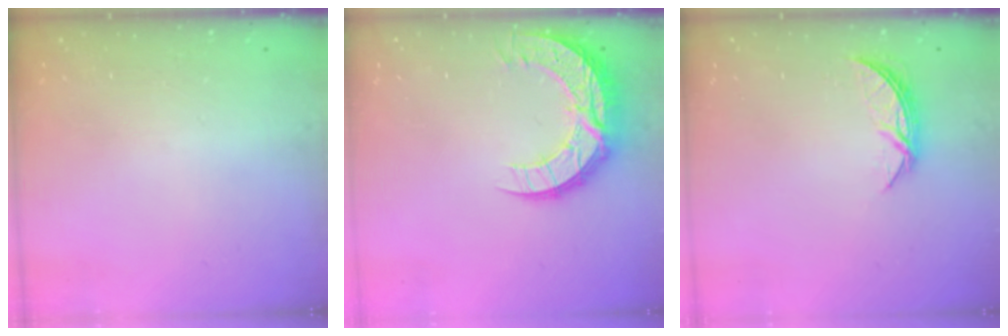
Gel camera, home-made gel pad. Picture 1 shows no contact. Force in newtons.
{"total": 12.9, "press": 12.9, "slide": 1.1}
{"total": 5.6, "press": 5.6, "slide": 0.5}